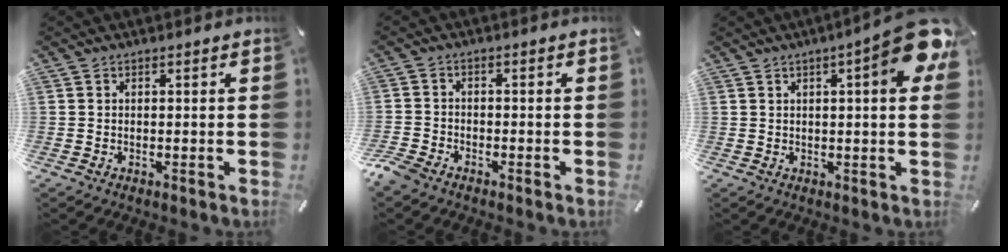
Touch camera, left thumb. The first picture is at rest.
{"total": 3.4, "force": [-2.7, 1.6, 1.1], "torque": [-0.037, 0.008, -0.057]}
{"total": 11.1, "force": [4.8, 1.8, 9.8], "torque": [-0.130, -0.029, 0.074]}